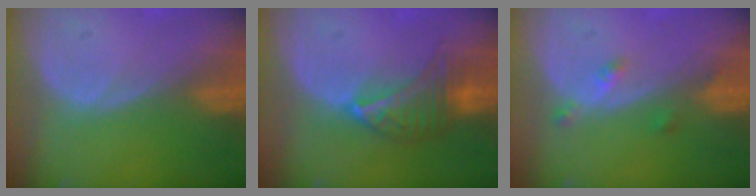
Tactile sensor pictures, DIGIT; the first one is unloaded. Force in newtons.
{"total": 6.8, "press": 6.2, "slide": 2.8}
{"total": 2.4, "press": 2.0, "slide": 1.3}